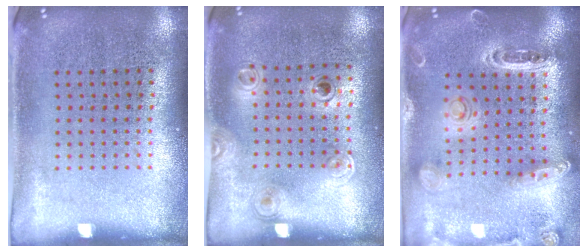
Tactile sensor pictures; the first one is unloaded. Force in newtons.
{"total": 1.1, "press": 0.9, "slide": 0.7}
{"total": 1.4, "press": 1.4, "slide": 0.1}